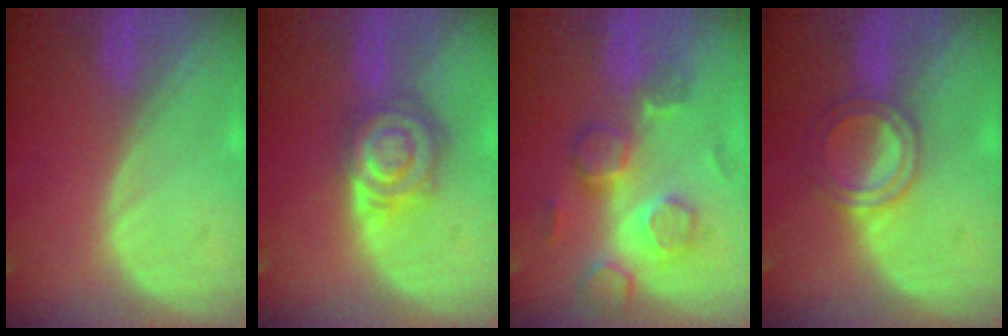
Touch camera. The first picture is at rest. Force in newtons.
{"total": 7.6, "press": 6.9, "slide": 3.2}
{"total": 9.1, "press": 7.8, "slide": 4.6}
{"total": 5.0, "press": 4.7, "slide": 1.8}